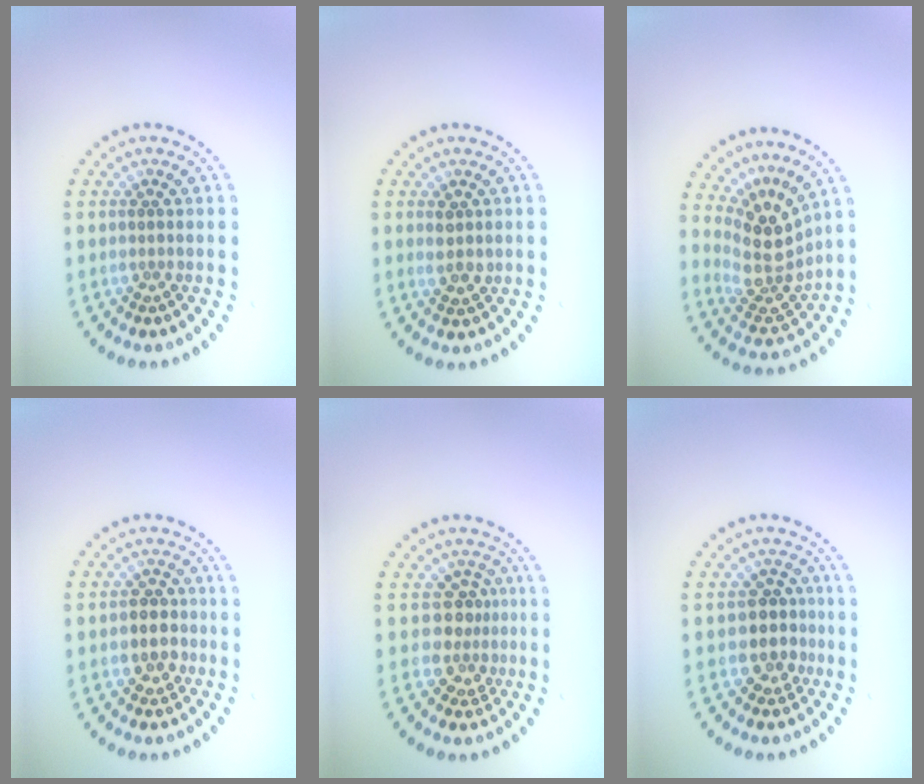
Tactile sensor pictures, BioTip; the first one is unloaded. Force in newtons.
{"total": 1.8, "press": 1.7, "slide": 0.7}
{"total": 4.3, "press": 3.1, "slide": 3.0}
{"total": 2.7, "press": 2.5, "slide": 0.8}
{"total": 2.8, "press": 2.1, "slide": 1.9}
{"total": 2.9, "press": 2.4, "slide": 1.6}